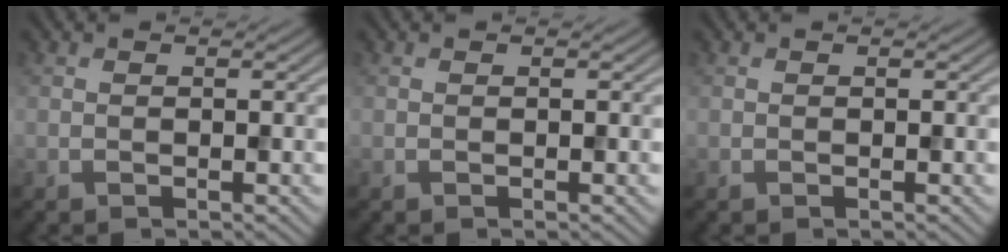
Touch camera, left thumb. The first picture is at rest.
{"total": 0.0}
{"total": 0.0}